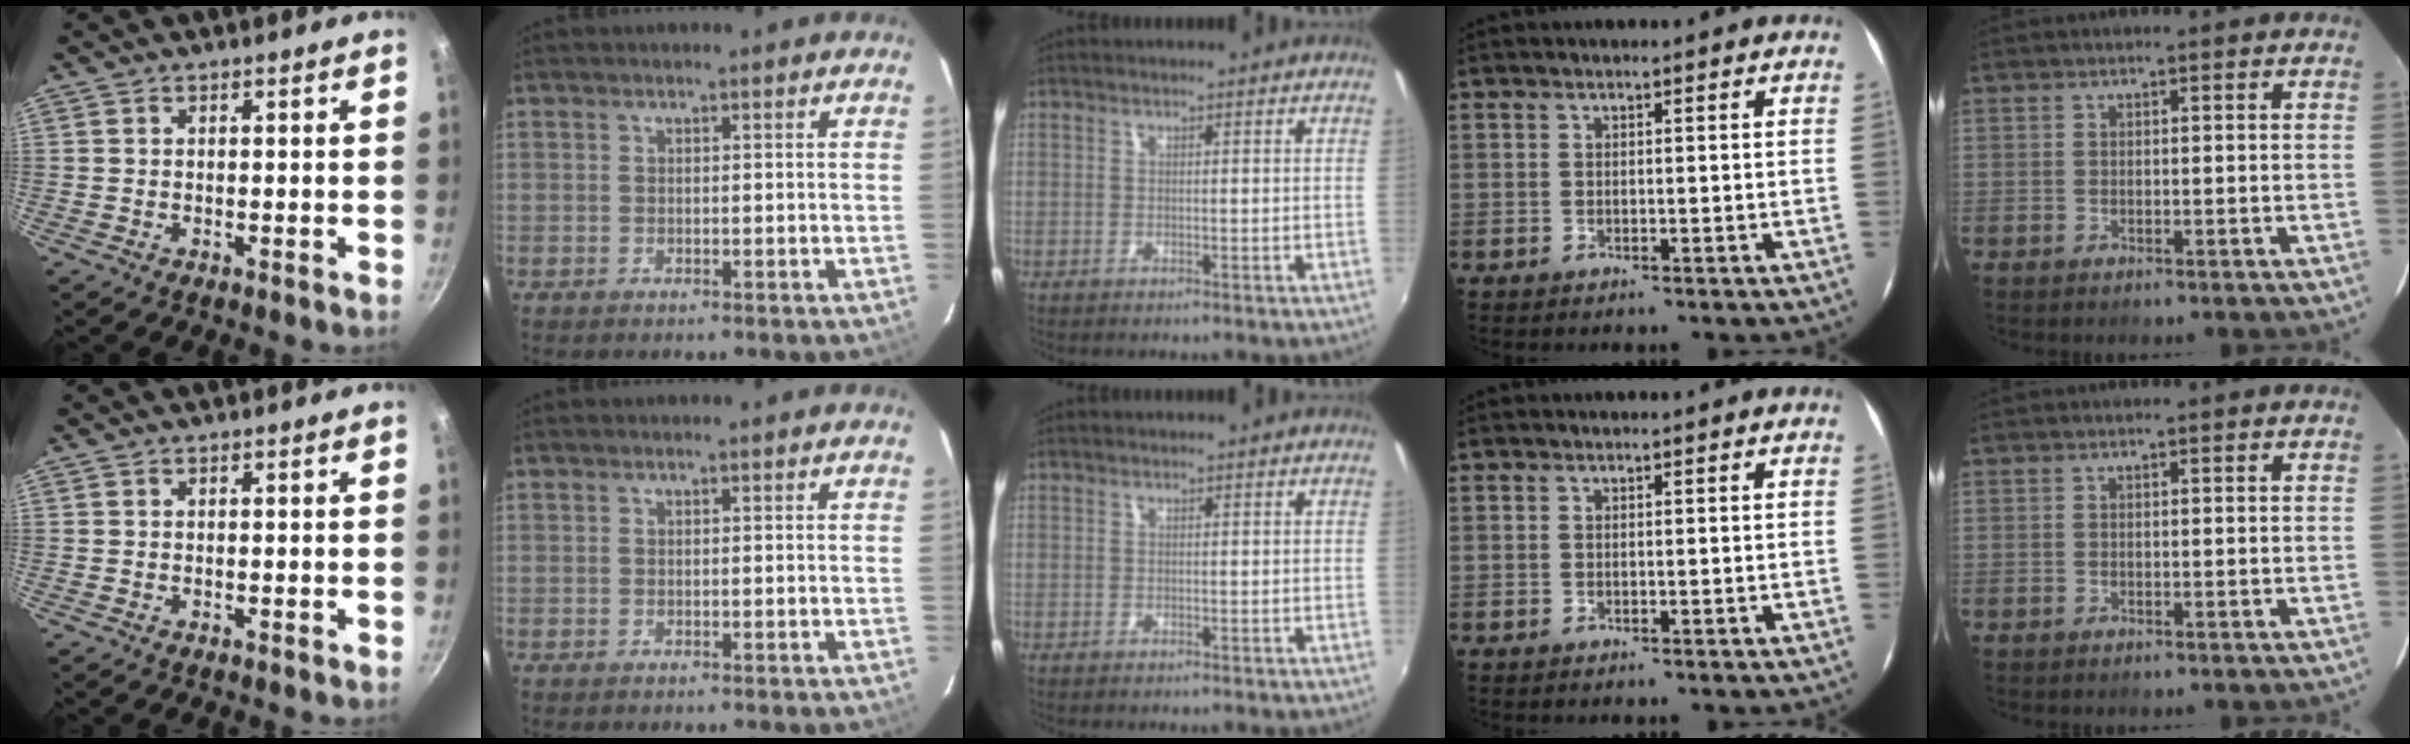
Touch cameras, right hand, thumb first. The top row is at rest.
{}